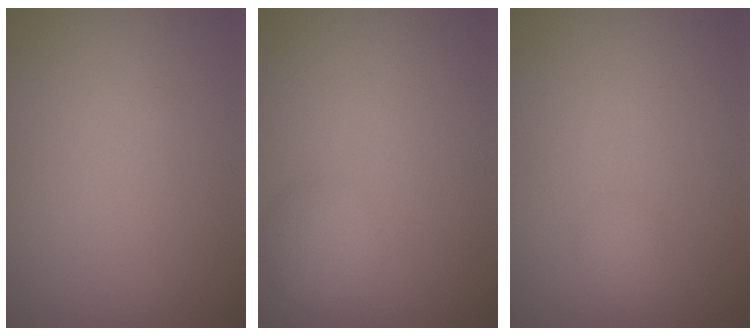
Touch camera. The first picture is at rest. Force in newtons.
{"total": 2.5, "press": 2.5, "slide": 0.1}
{"total": 1.0, "press": 1.0, "slide": 0.1}